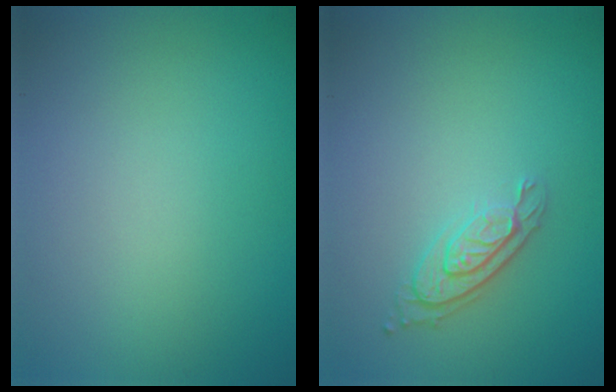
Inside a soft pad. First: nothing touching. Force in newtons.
{"total": 2.9, "press": 2.2, "slide": 1.9}